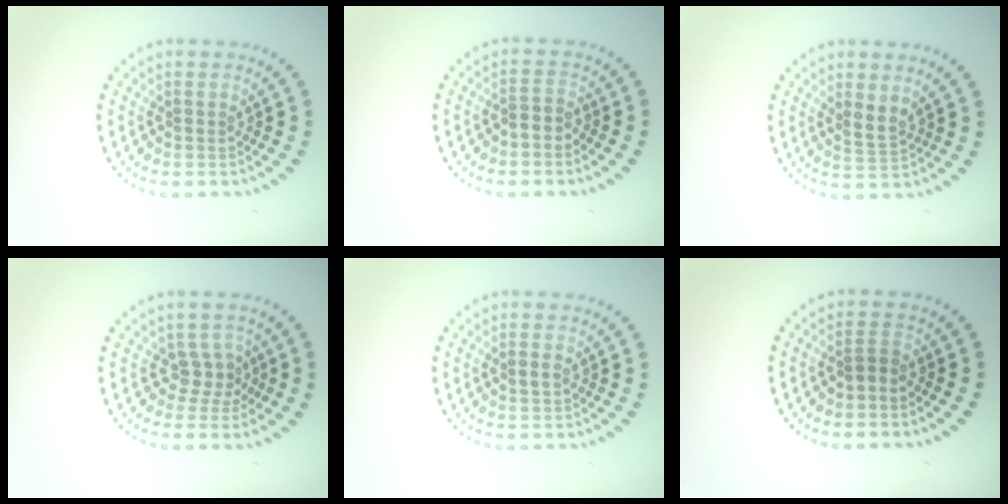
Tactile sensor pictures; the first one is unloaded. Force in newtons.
{"total": 1.7, "press": 1.4, "slide": 1.1}
{"total": 1.6, "press": 1.3, "slide": 1.0}
{"total": 1.9, "press": 1.5, "slide": 1.2}
{"total": 0.9, "press": 0.9, "slide": 0.0}
{"total": 1.3, "press": 1.0, "slide": 0.8}